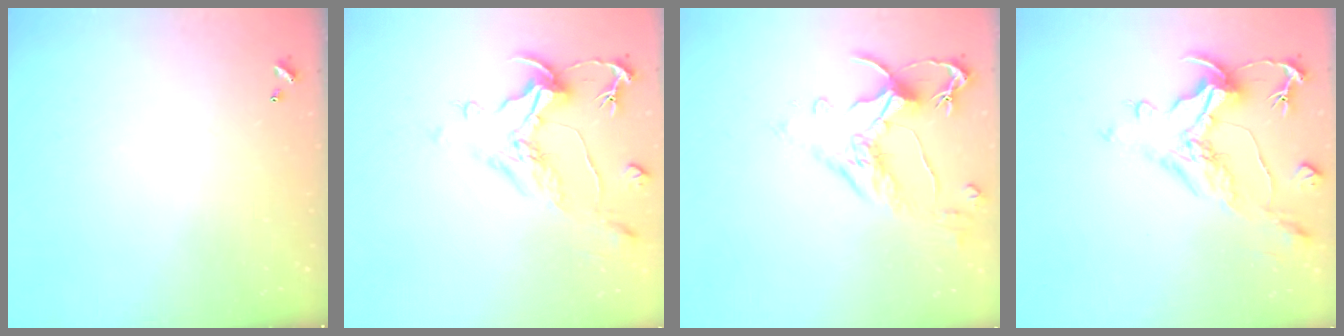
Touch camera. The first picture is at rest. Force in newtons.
{"total": 1.5, "press": 0.9, "slide": 1.2}
{"total": 2.6, "press": 2.2, "slide": 1.4}
{"total": 1.9, "press": 0.9, "slide": 1.6}